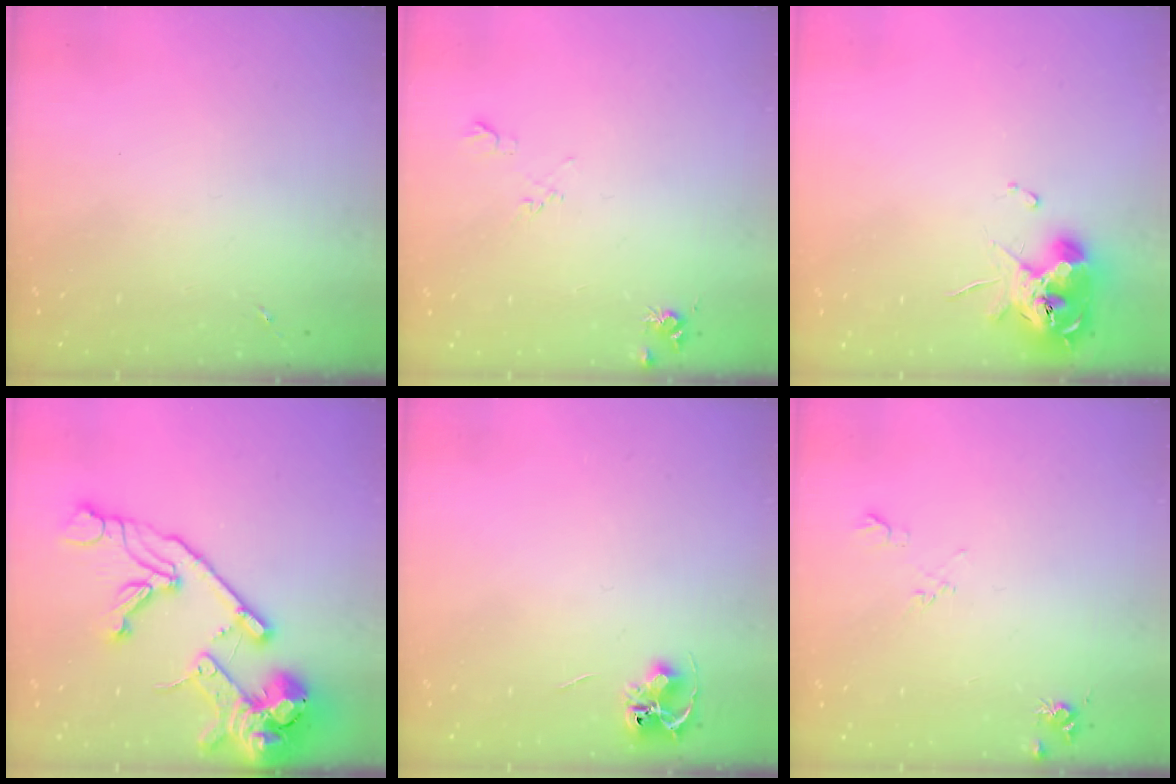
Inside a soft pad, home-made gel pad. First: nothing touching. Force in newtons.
{"total": 8.2, "press": 8.2, "slide": 0.8}
{"total": 11.3, "press": 11.2, "slide": 1.4}
{"total": 23.6, "press": 23.4, "slide": 3.5}
{"total": 6.5, "press": 6.5, "slide": 0.5}
{"total": 8.2, "press": 8.2, "slide": 0.8}